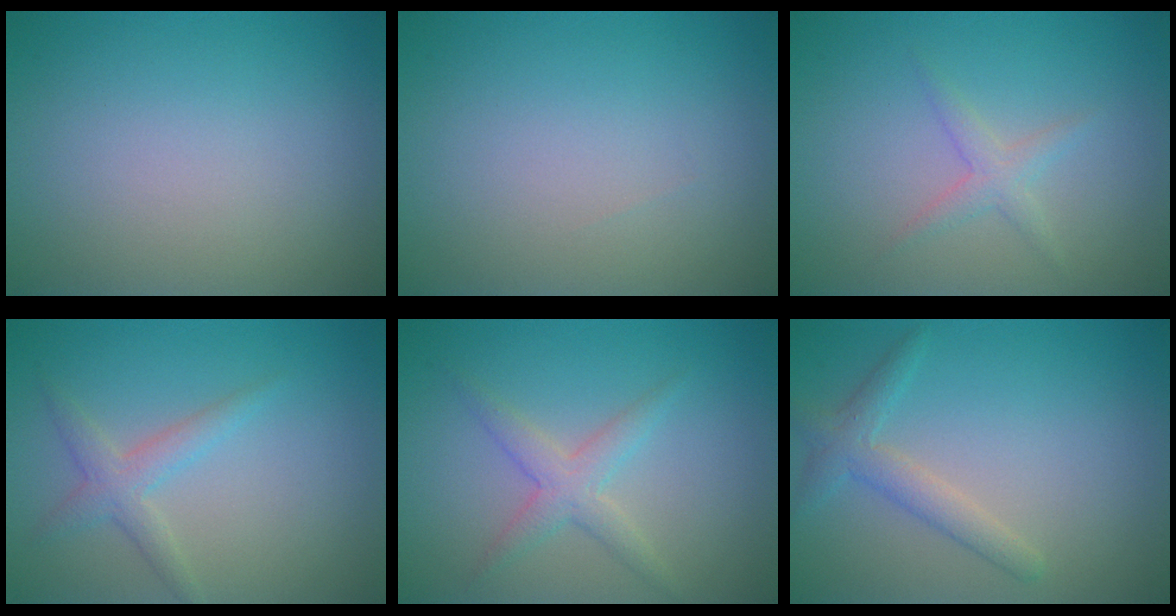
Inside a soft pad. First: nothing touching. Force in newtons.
{"total": 0.0}
{"total": 1.6, "press": 1.6, "slide": 0.1}
{"total": 2.3, "press": 2.2, "slide": 0.1}
{"total": 2.4, "press": 2.4, "slide": 0.1}
{"total": 2.4, "press": 2.4, "slide": 0.2}